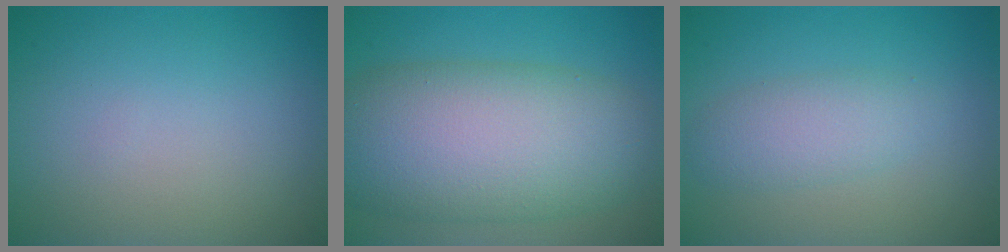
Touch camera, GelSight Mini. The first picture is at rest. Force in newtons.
{"total": 11.7, "press": 11.7, "slide": 0.6}
{"total": 2.8, "press": 2.8, "slide": 0.1}